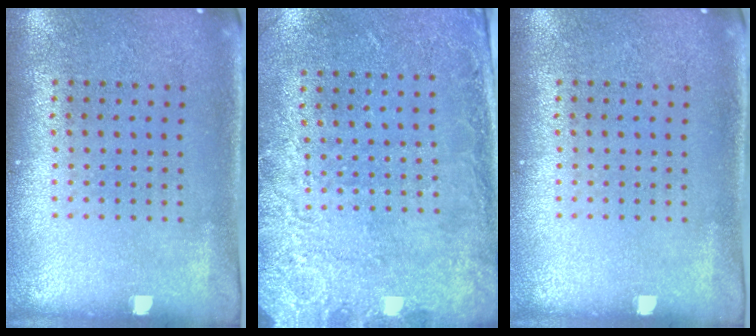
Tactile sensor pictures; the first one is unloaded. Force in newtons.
{"total": 2.8, "press": 2.0, "slide": 1.9}
{"total": 0.0}